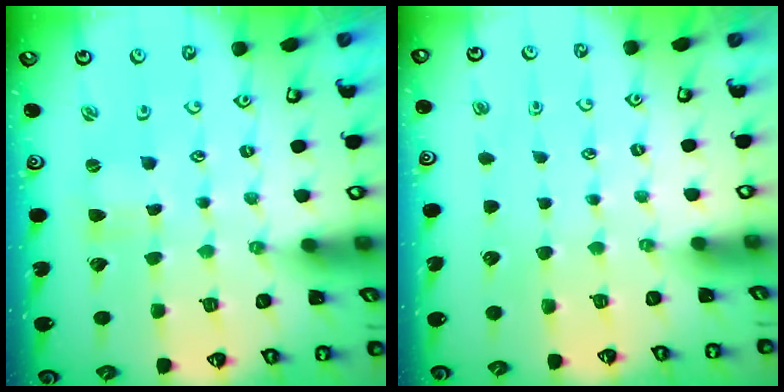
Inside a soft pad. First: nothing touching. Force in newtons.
{"total": 0.0}